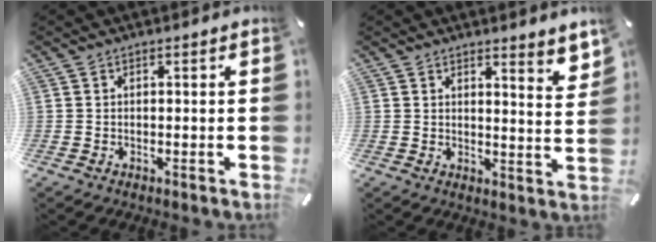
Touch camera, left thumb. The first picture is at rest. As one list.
[{"total": 4.5, "force": [4.0, 0.7, 1.9], "torque": [-0.017, -0.038, 0.066]}]